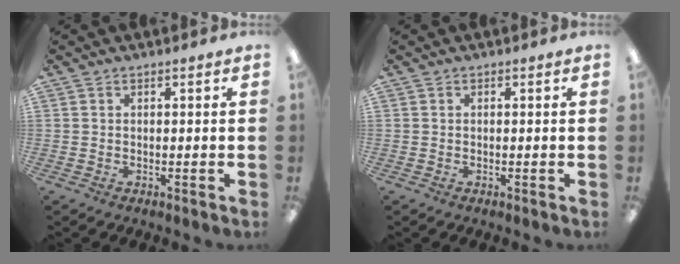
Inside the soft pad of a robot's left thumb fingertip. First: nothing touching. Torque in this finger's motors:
{"motor_torque": [0.00, 0.00, -0.26, 0.07, 0.00]}